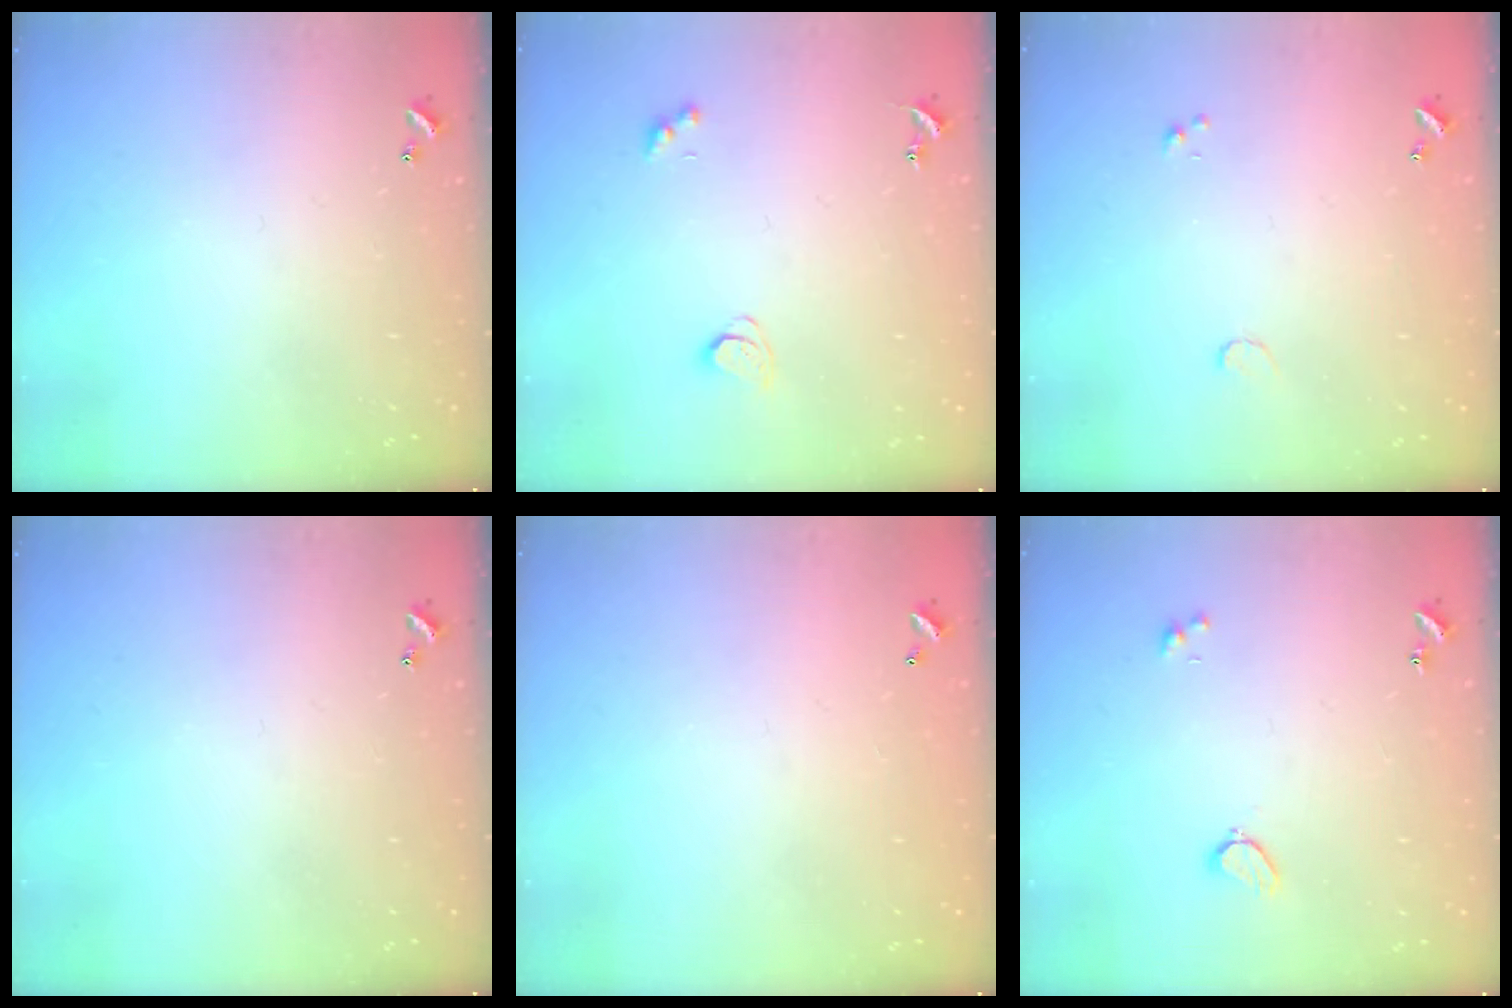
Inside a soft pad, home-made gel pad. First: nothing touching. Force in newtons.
{"total": 1.7, "press": 1.6, "slide": 0.4}
{"total": 0.9, "press": 0.8, "slide": 0.2}
{"total": 0.0}
{"total": 2.8, "press": 2.8, "slide": 0.1}
{"total": 2.8, "press": 2.7, "slide": 0.6}